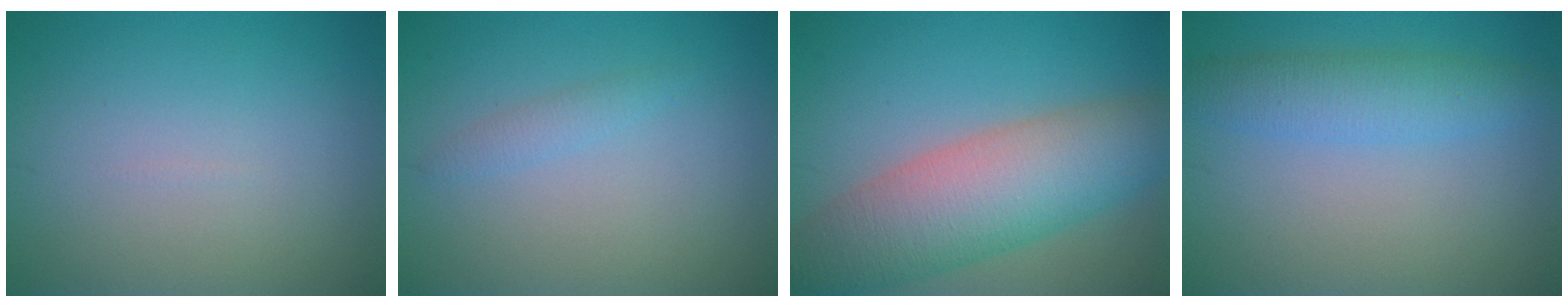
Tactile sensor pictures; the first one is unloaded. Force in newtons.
{"total": 1.2, "press": 1.2, "slide": 0.0}
{"total": 9.3, "press": 9.3, "slide": 0.6}
{"total": 3.8, "press": 3.8, "slide": 0.1}